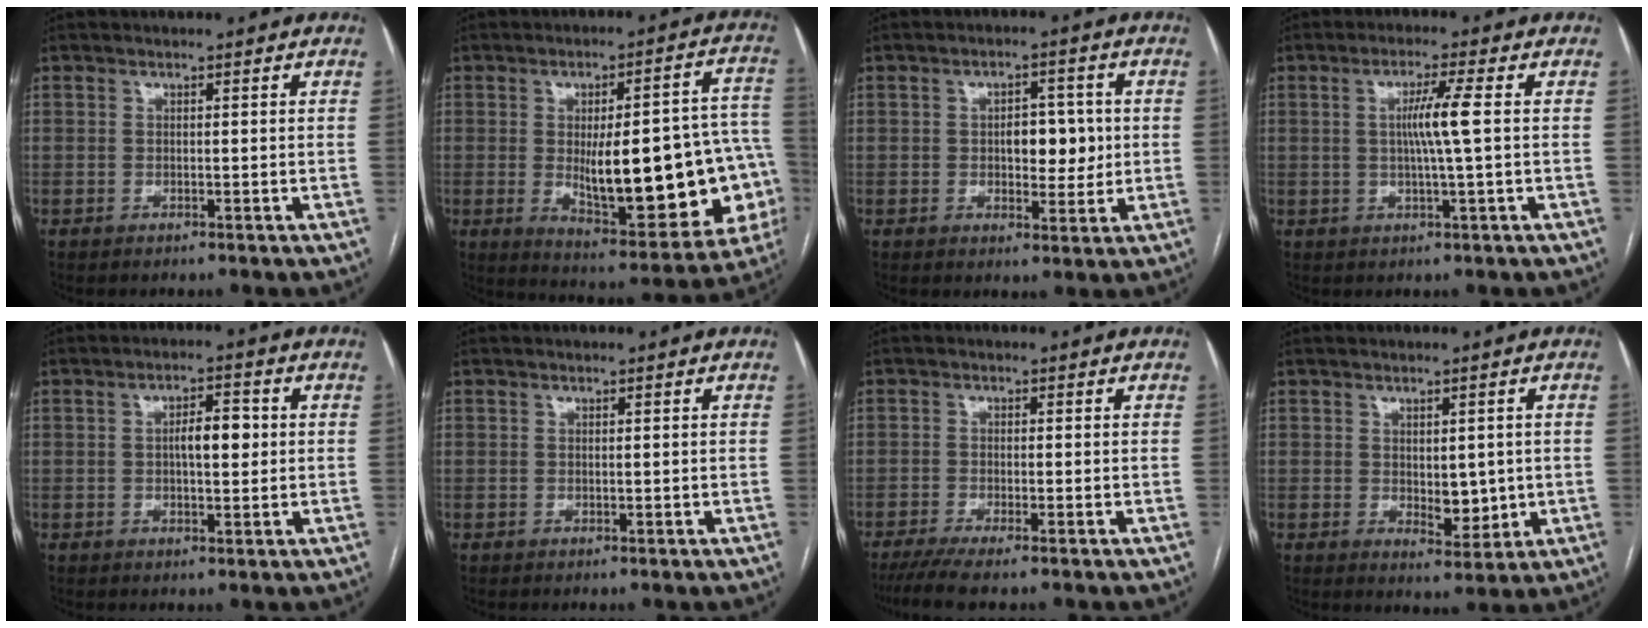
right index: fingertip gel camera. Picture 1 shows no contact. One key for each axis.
{"total": 24.2, "fx": -3.3, "fy": 6.7, "fz": 23.0, "tx": -0.246, "ty": 0.021, "tz": -0.017}
{"total": 5.7, "fx": 0.2, "fy": 3.0, "fz": 4.9, "tx": -0.064, "ty": 0.007, "tz": 0.006}
{"total": 5.0, "fx": 0.4, "fy": -0.9, "fz": 4.9, "tx": -0.091, "ty": -0.001, "tz": 0.008}
{"total": 4.6, "fx": 0.3, "fy": 1.5, "fz": 4.3, "tx": -0.071, "ty": 0.009, "tz": 0.005}
{"total": 0.0}
{"total": 5.8, "fx": -4.5, "fy": 0.1, "fz": 3.7, "tx": -0.059, "ty": -0.013, "tz": -0.077}
{"total": 4.7, "fx": -0.1, "fy": 2.3, "fz": 4.0, "tx": -0.054, "ty": -0.007, "tz": 0.009}